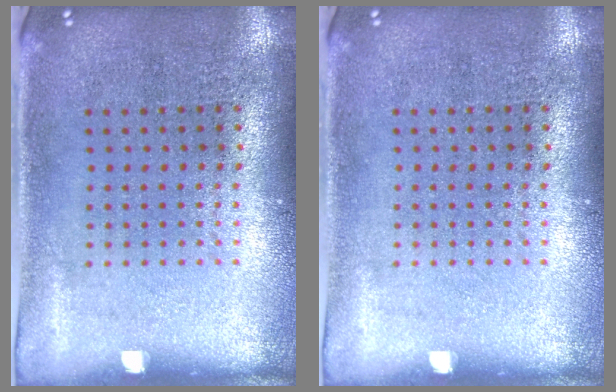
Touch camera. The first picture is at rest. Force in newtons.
{"total": 0.0}